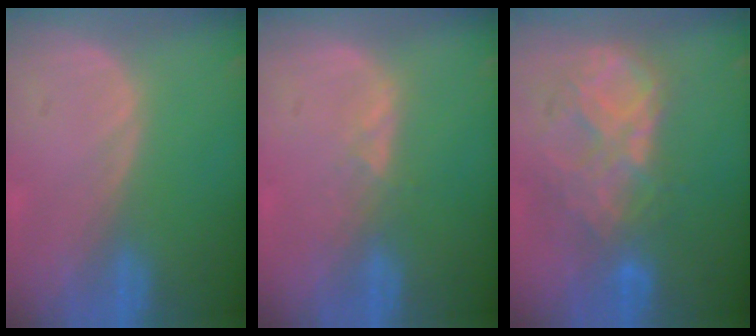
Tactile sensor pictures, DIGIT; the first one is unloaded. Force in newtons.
{"total": 1.6, "press": 1.6, "slide": 0.3}
{"total": 9.2, "press": 7.8, "slide": 4.9}